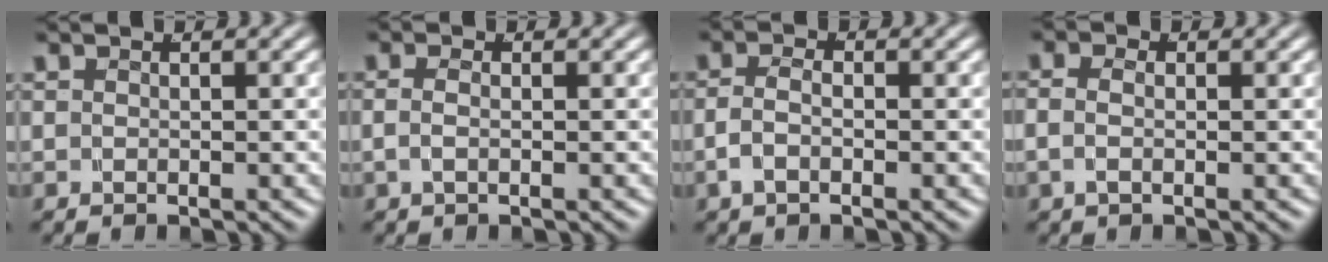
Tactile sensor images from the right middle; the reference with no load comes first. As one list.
[{"total": 1.2, "force": [-0.2, 0.5, 1.0], "torque": [-0.022, 0.001, -0.004]}, {"total": 2.4, "force": [-0.8, 1.4, 1.8], "torque": [-0.037, -0.001, -0.015]}, {"total": 1.9, "force": [-0.1, 1.3, 1.5], "torque": [-0.033, 0.001, -0.004]}]